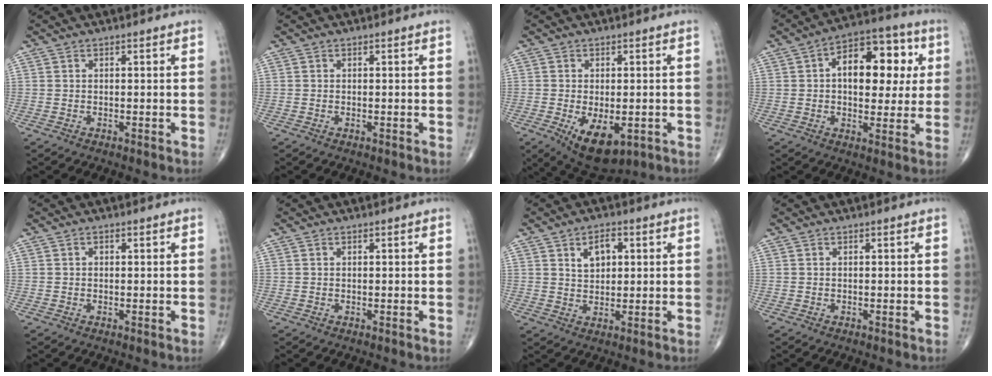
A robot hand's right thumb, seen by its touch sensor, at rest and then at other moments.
{"total": 0.0}
{"total": 9.8, "force": [-3.4, 5.1, 7.6], "torque": [-0.111, -0.010, -0.039]}
{"total": 15.9, "force": [3.1, 9.1, 12.7], "torque": [-0.141, 0.019, 0.039]}
{"total": 0.6, "force": [0.1, 0.5, 0.3], "torque": [-0.002, 0.000, 0.002]}
{"total": 0.0}
{"total": 5.5, "force": [2.1, 3.4, 3.8], "torque": [-0.045, -0.005, 0.034]}
{"total": 0.0}